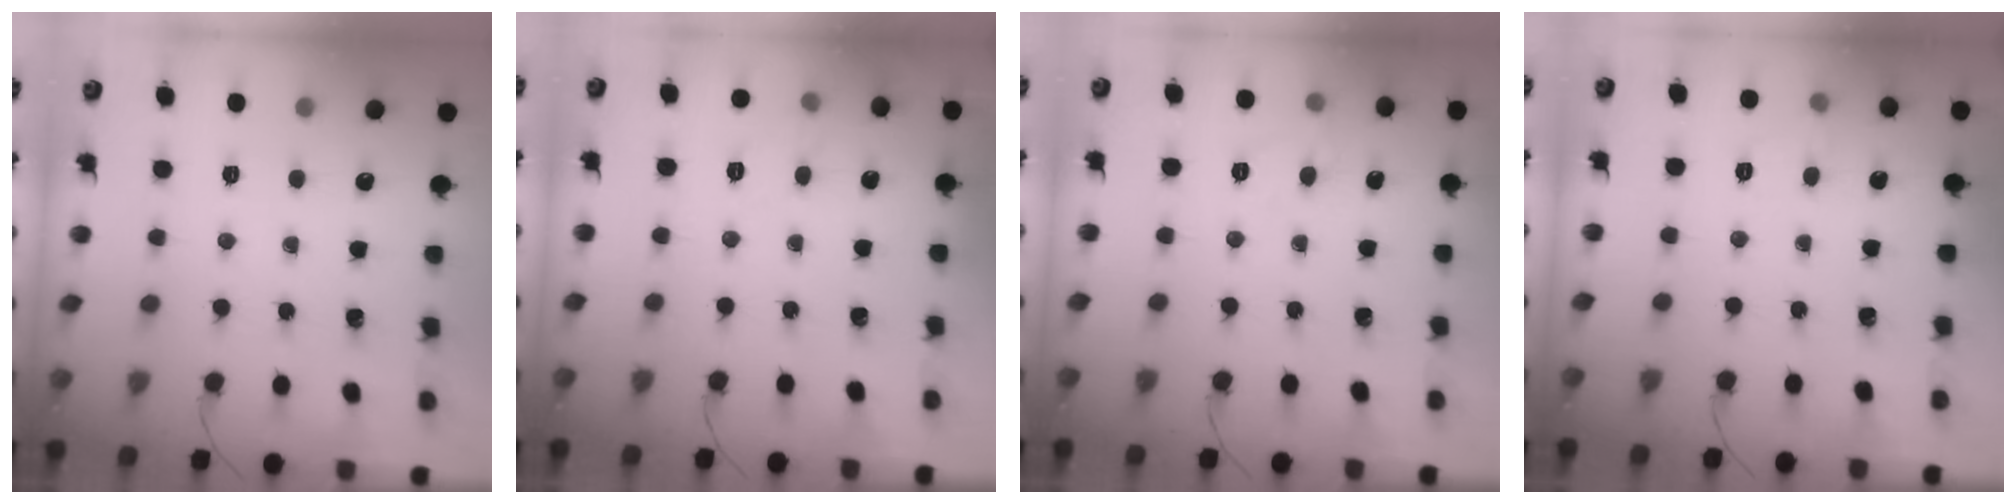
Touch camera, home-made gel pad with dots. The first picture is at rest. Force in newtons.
{"total": 4.4, "press": 4.1, "slide": 1.6}
{"total": 6.1, "press": 6.0, "slide": 1.1}
{"total": 3.8, "press": 3.6, "slide": 1.2}